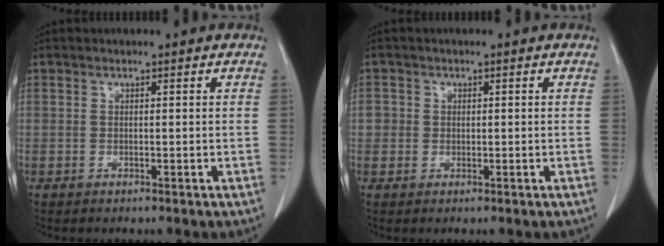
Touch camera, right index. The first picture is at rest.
{"total": 2.1, "force": [0.1, 2.1, 0.3], "torque": [0.006, 0.005, 0.000]}